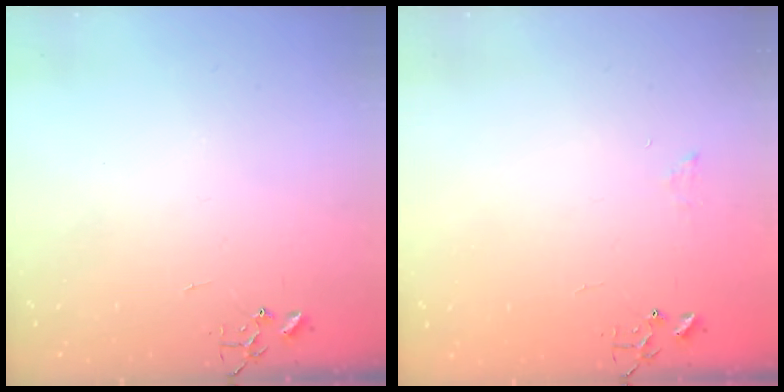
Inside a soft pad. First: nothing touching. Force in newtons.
{"total": 6.3, "press": 6.3, "slide": 0.7}